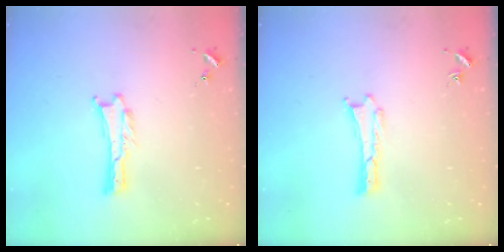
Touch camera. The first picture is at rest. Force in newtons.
{"total": 0.0}